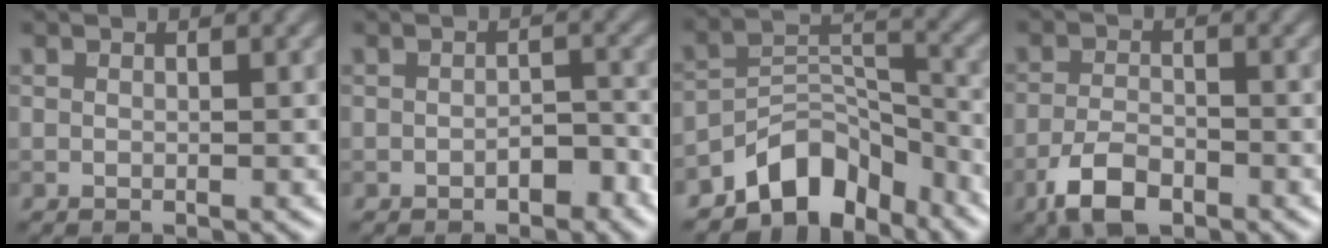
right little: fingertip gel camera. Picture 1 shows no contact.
{"total": 2.0, "force": [-1.0, 1.0, 1.3], "torque": [-0.019, 0.004, -0.016]}
{"total": 6.4, "force": [-5.1, 3.1, 2.2], "torque": [-0.020, 0.004, -0.099]}
{"total": 4.1, "force": [-2.7, 1.9, 2.5], "torque": [-0.048, -0.004, -0.057]}